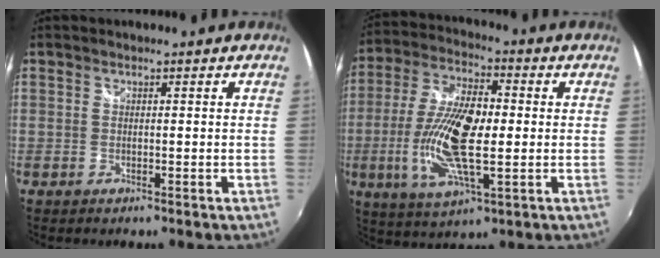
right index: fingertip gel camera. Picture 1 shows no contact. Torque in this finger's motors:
{"motor_torque": [1.23, 0.91, 0.79, 0.19]}